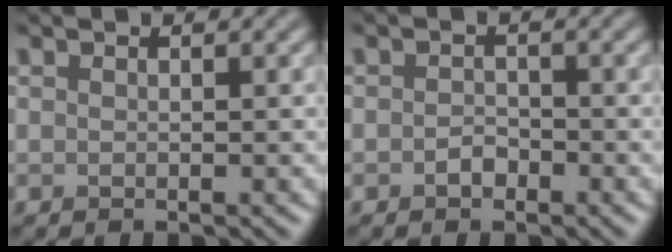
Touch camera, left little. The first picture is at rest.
{"total": 1.2, "force": [-0.6, 0.9, 0.6], "torque": [-0.011, 0.000, -0.013]}